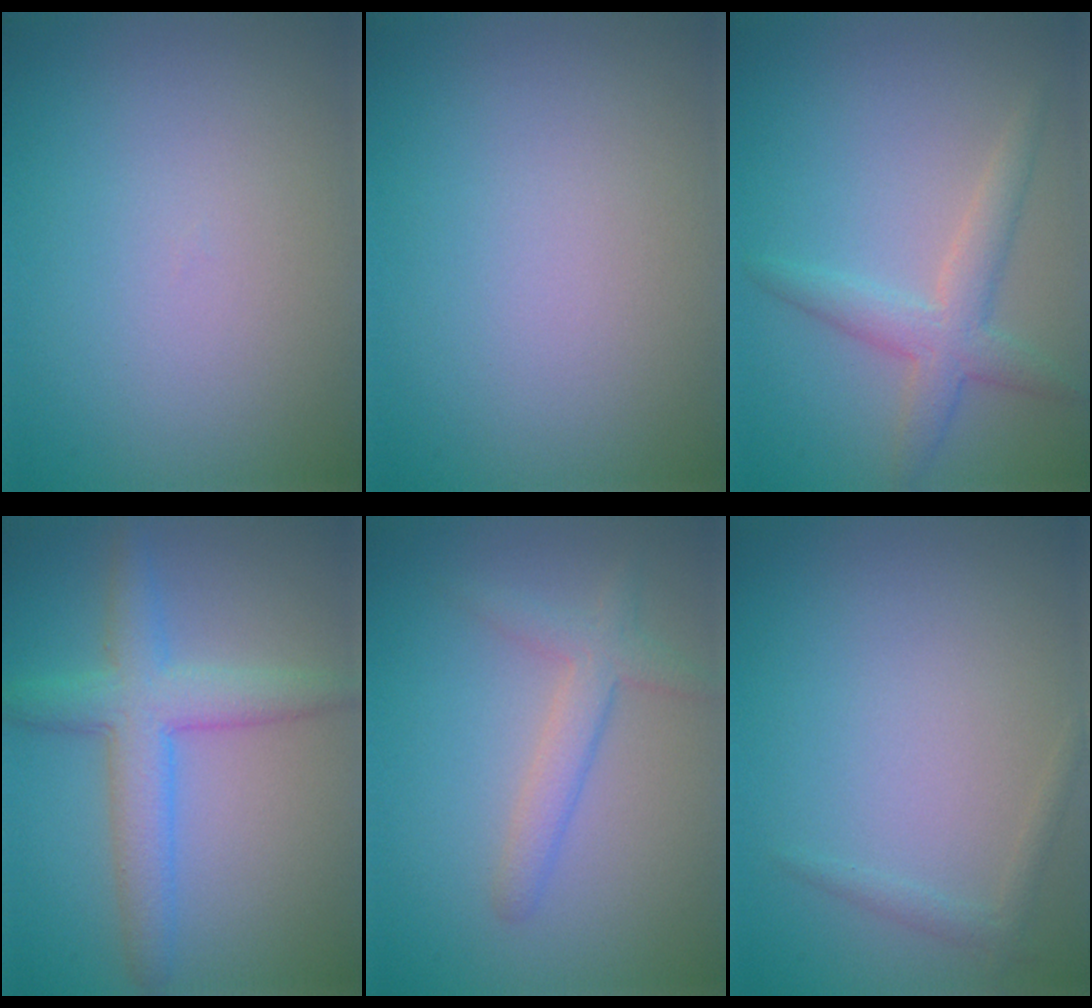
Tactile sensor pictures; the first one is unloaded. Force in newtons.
{"total": 0.0}
{"total": 3.3, "press": 3.3, "slide": 0.0}
{"total": 4.8, "press": 4.8, "slide": 0.1}
{"total": 2.7, "press": 2.6, "slide": 0.1}
{"total": 1.1, "press": 1.1, "slide": 0.0}